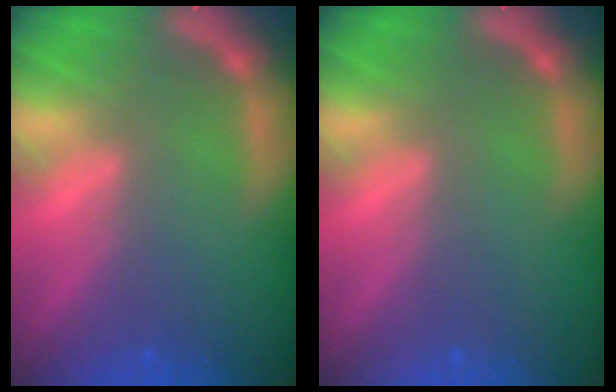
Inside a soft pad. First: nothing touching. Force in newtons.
{"total": 0.0}